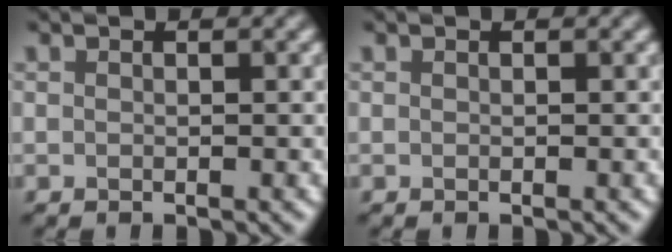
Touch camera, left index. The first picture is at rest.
{"total": 0.0}